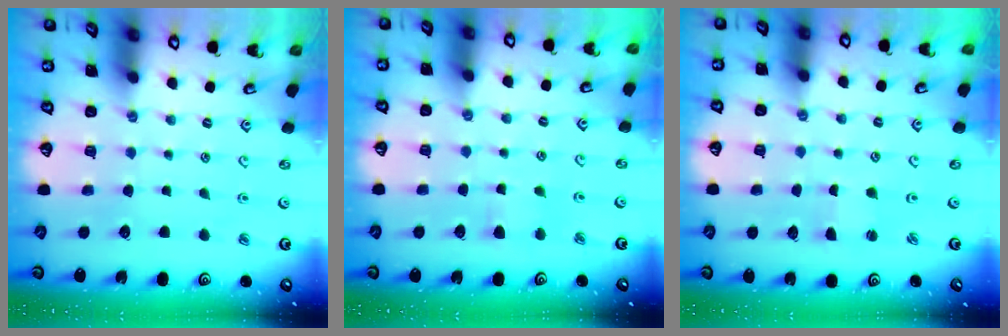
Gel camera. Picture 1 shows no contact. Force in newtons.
{"total": 3.9, "press": 3.9, "slide": 0.6}
{"total": 1.5, "press": 1.4, "slide": 0.3}